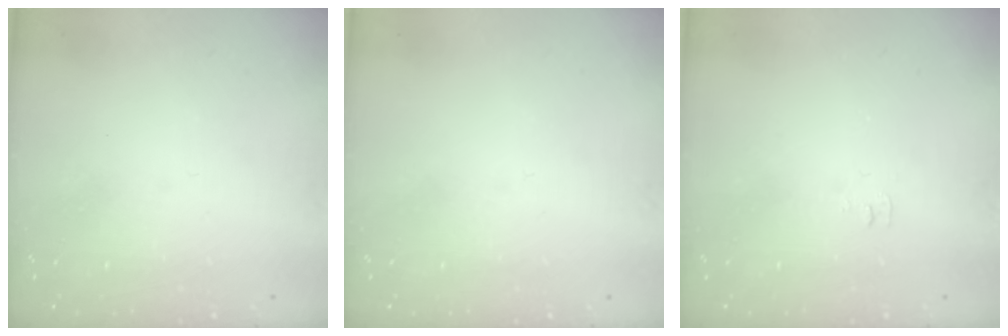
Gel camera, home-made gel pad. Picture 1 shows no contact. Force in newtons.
{"total": 0.0}
{"total": 4.6, "press": 4.5, "slide": 0.6}